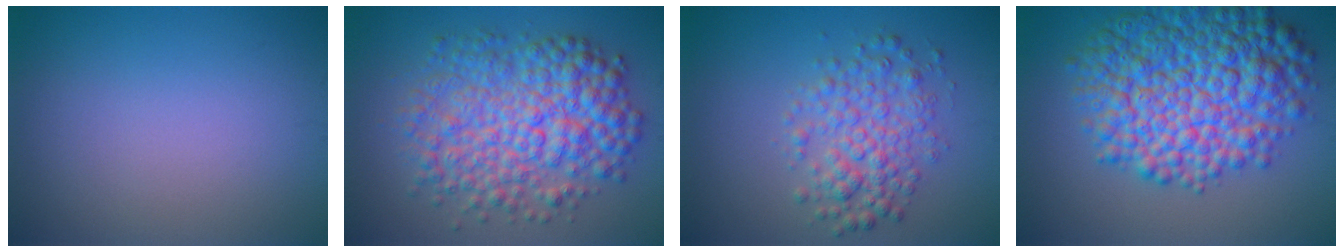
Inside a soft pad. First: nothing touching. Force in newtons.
{"total": 8.5, "press": 8.5, "slide": 0.0}
{"total": 4.1, "press": 4.1, "slide": 0.1}
{"total": 11.3, "press": 11.3, "slide": 0.0}